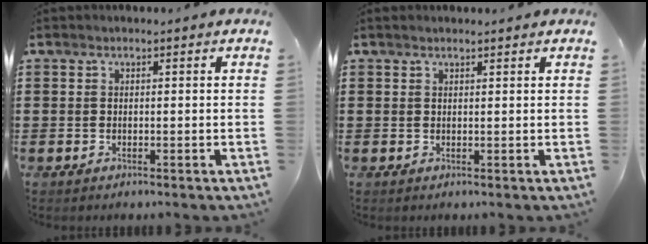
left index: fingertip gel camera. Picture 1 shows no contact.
{"total": 0.8, "force": [0.8, 0.0, 0.4], "torque": [-0.008, 0.000, 0.014]}